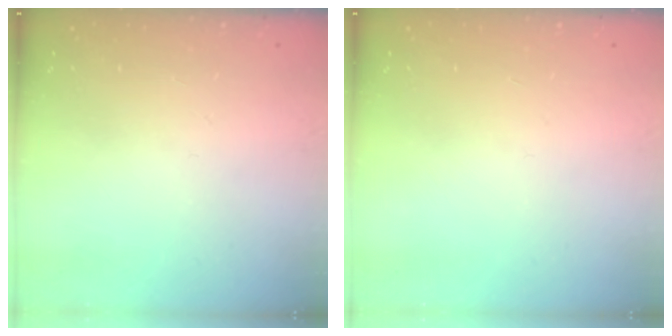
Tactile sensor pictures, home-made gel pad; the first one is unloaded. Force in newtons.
{"total": 0.0}